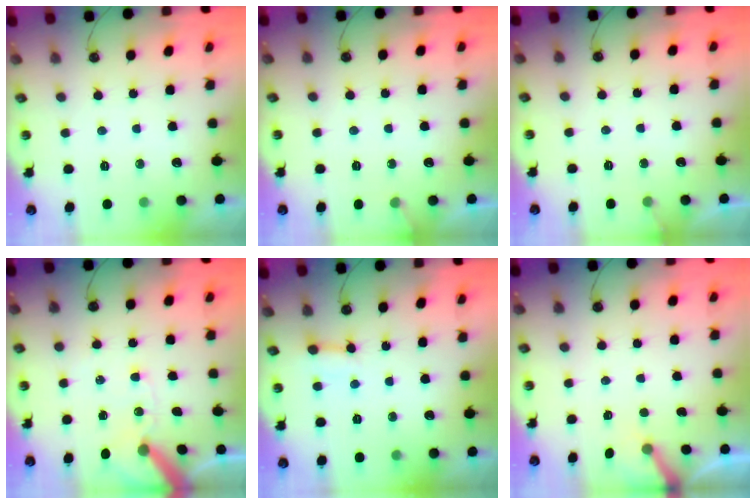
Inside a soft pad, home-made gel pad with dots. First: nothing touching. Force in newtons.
{"total": 4.1, "press": 4.1, "slide": 0.3}
{"total": 3.0, "press": 3.0, "slide": 0.1}
{"total": 10.6, "press": 10.4, "slide": 1.7}
{"total": 3.5, "press": 3.5, "slide": 0.3}
{"total": 3.6, "press": 3.6, "slide": 0.3}